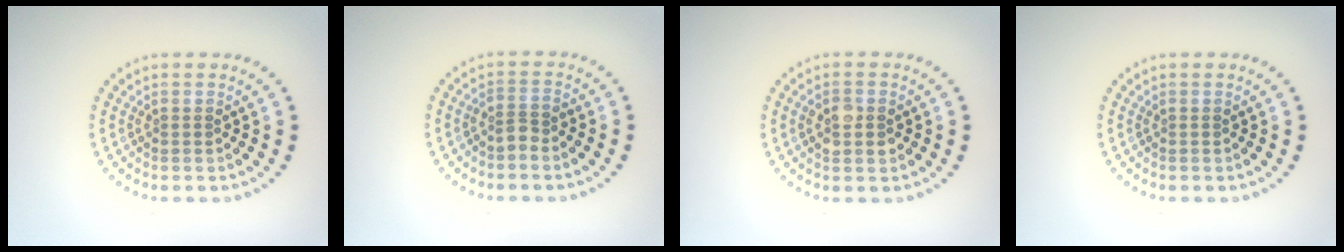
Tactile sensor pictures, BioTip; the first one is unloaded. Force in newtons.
{"total": 1.5, "press": 1.2, "slide": 1.0}
{"total": 2.7, "press": 2.7, "slide": 0.1}
{"total": 0.0}